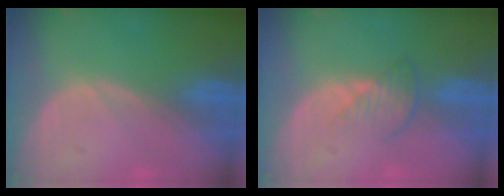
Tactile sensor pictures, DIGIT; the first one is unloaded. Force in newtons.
{"total": 3.5, "press": 3.1, "slide": 1.7}